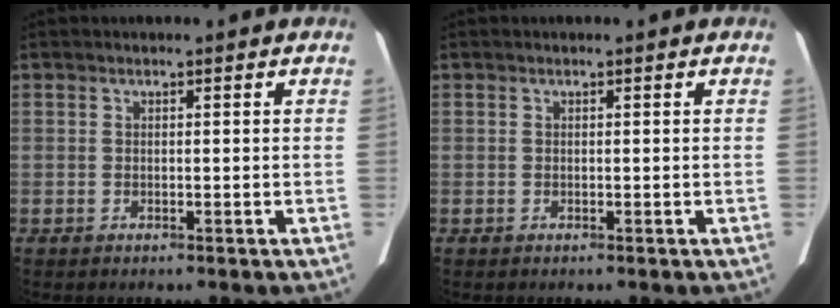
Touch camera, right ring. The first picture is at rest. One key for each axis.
{"total": 0.0}